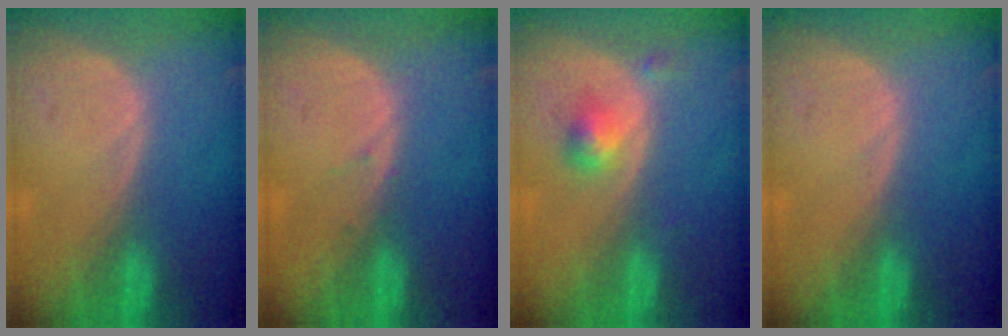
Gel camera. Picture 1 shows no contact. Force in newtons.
{"total": 0.7, "press": 0.4, "slide": 0.5}
{"total": 2.8, "press": 2.7, "slide": 0.2}
{"total": 0.0}